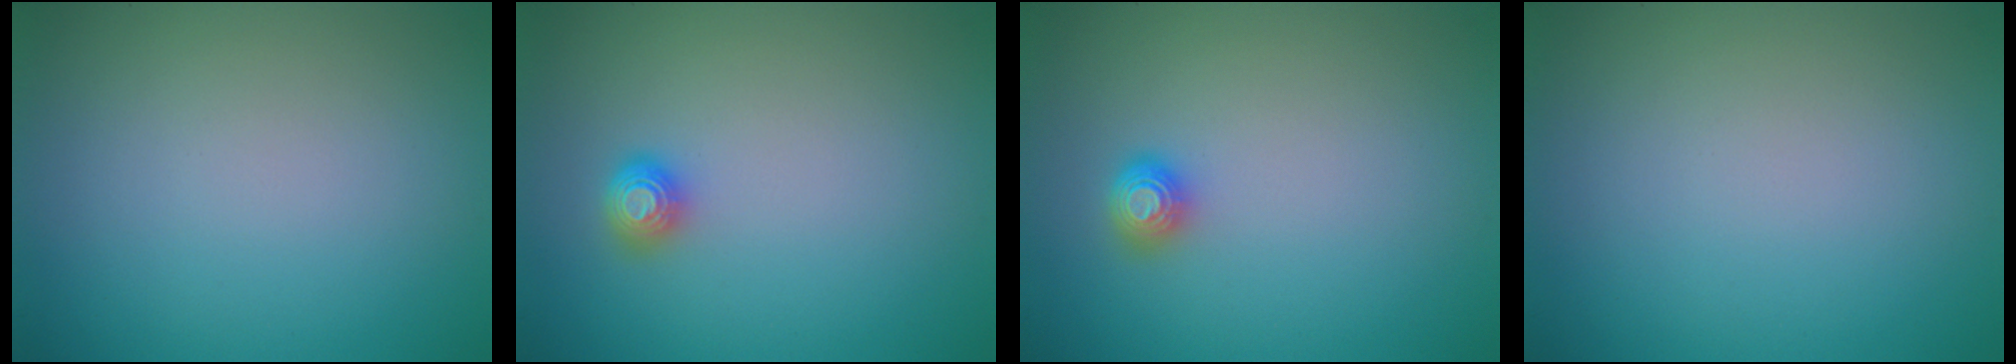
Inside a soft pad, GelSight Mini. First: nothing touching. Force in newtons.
{"total": 1.6, "press": 1.4, "slide": 0.6}
{"total": 1.6, "press": 1.4, "slide": 0.6}
{"total": 0.0}